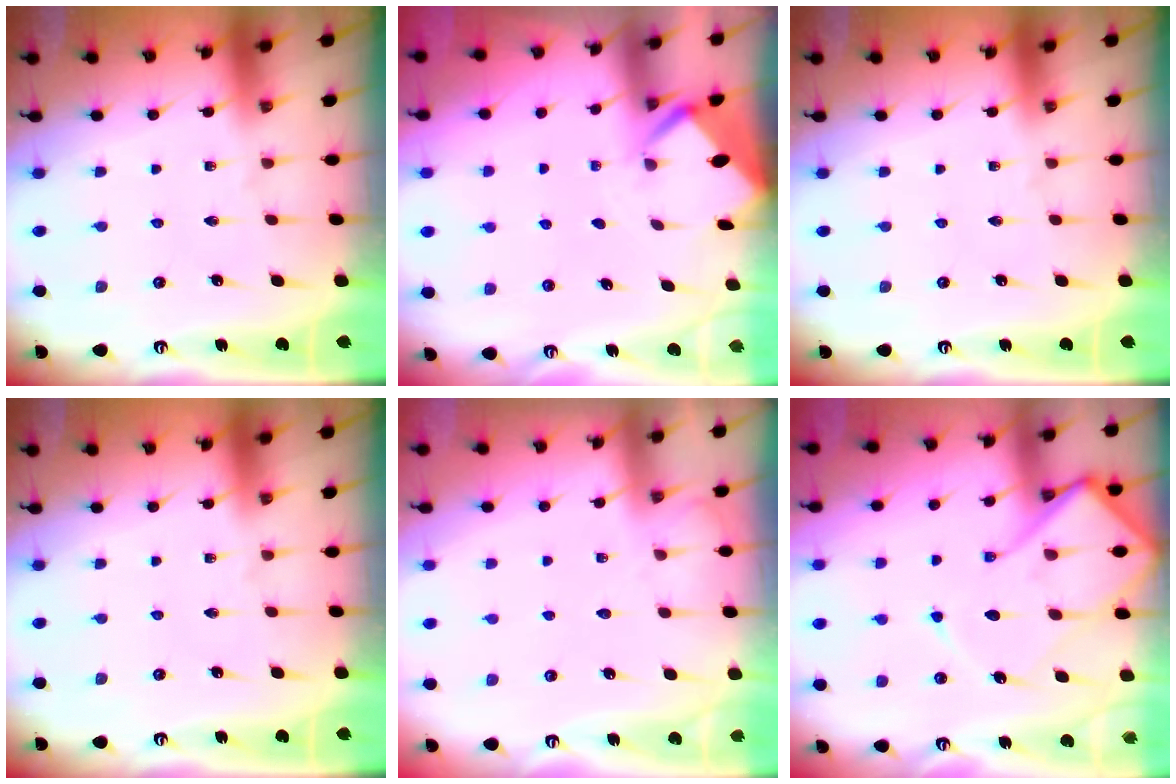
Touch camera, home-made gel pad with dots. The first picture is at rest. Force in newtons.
{"total": 2.8, "press": 2.8, "slide": 0.2}
{"total": 0.0}
{"total": 0.0}
{"total": 3.8, "press": 3.8, "slide": 0.5}
{"total": 15.5, "press": 15.4, "slide": 1.5}